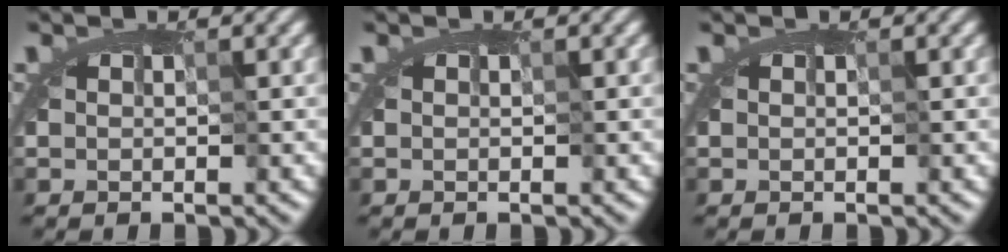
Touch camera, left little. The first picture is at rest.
{"total": 0.0}
{"total": 0.0}